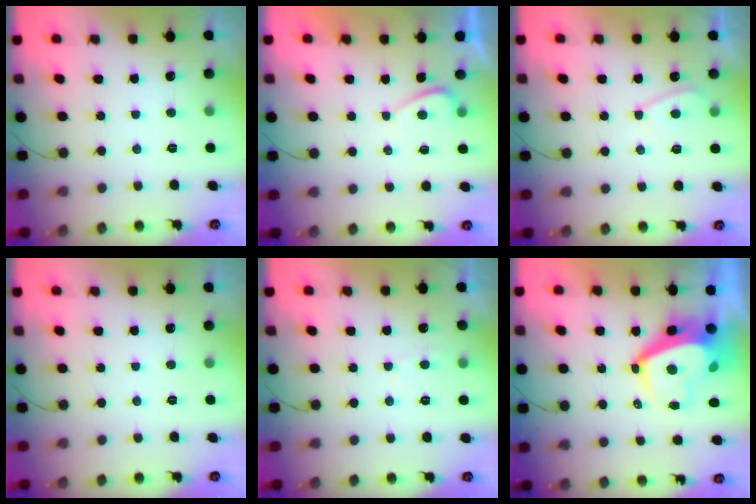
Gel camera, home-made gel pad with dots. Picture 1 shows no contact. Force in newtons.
{"total": 0.8, "press": 0.6, "slide": 0.5}
{"total": 3.8, "press": 3.7, "slide": 0.5}
{"total": 0.0}
{"total": 1.3, "press": 1.2, "slide": 0.5}
{"total": 8.8, "press": 8.8, "slide": 0.7}